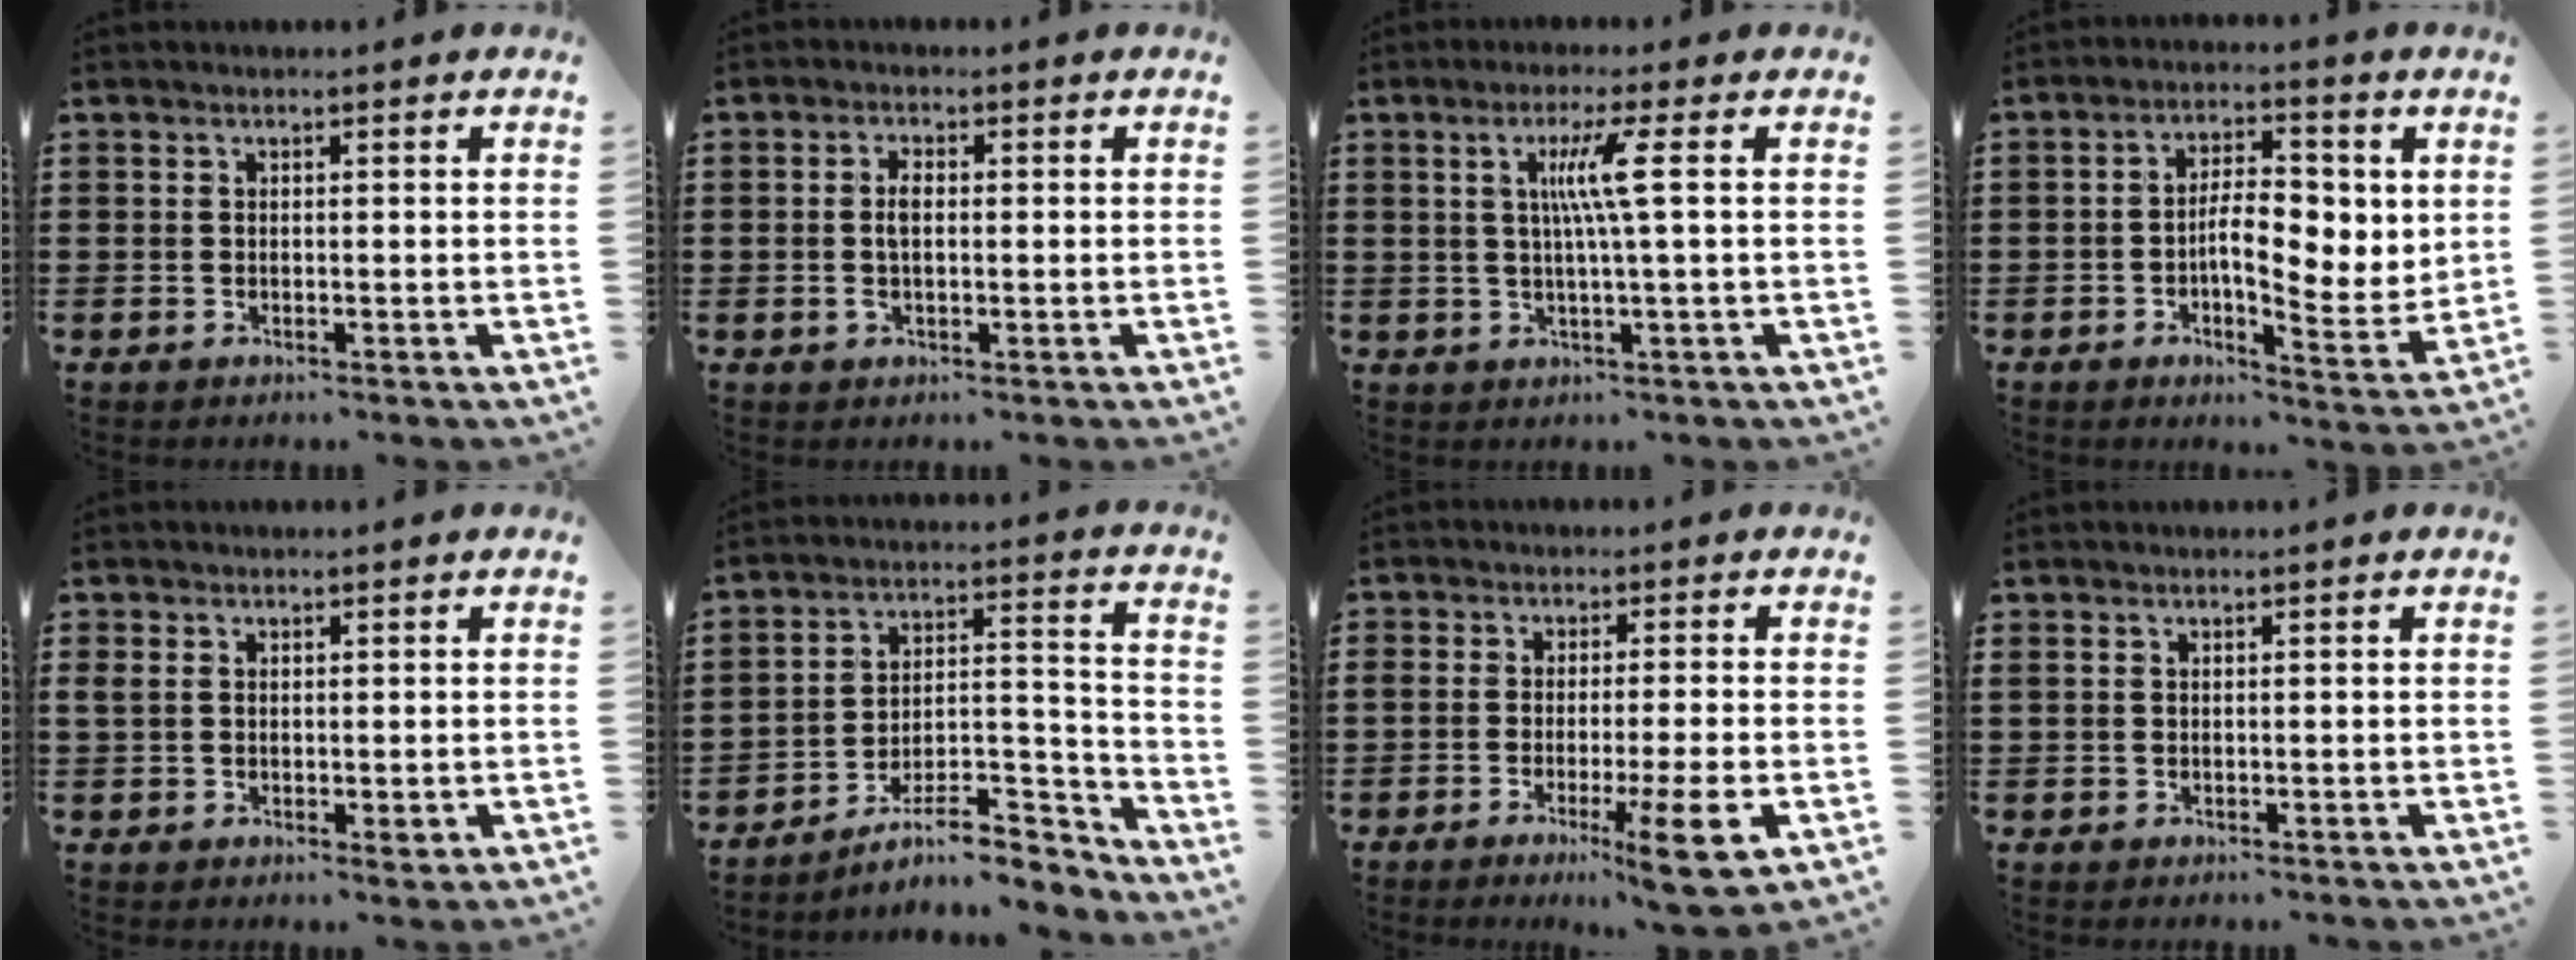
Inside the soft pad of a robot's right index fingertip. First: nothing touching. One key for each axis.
{"total": 3.1, "fx": -0.1, "fy": 1.3, "fz": 2.9, "tx": -0.063, "ty": 0.001, "tz": -0.006}
{"total": 6.1, "fx": 1.1, "fy": -0.8, "fz": 5.9, "tx": -0.117, "ty": -0.005, "tz": 0.011}
{"total": 7.2, "fx": 0.6, "fy": 3.2, "fz": 6.4, "tx": -0.109, "ty": -0.004, "tz": 0.005}
{"total": 2.4, "fx": 0.4, "fy": 1.5, "fz": 1.8, "tx": -0.044, "ty": 0.002, "tz": 0.006}
{"total": 9.2, "fx": -7.5, "fy": 2.8, "fz": 4.6, "tx": -0.060, "ty": 0.024, "tz": -0.136}
{"total": 8.1, "fx": -3.7, "fy": 0.3, "fz": 7.2, "tx": -0.110, "ty": -0.009, "tz": -0.059}
{"total": 0.0}